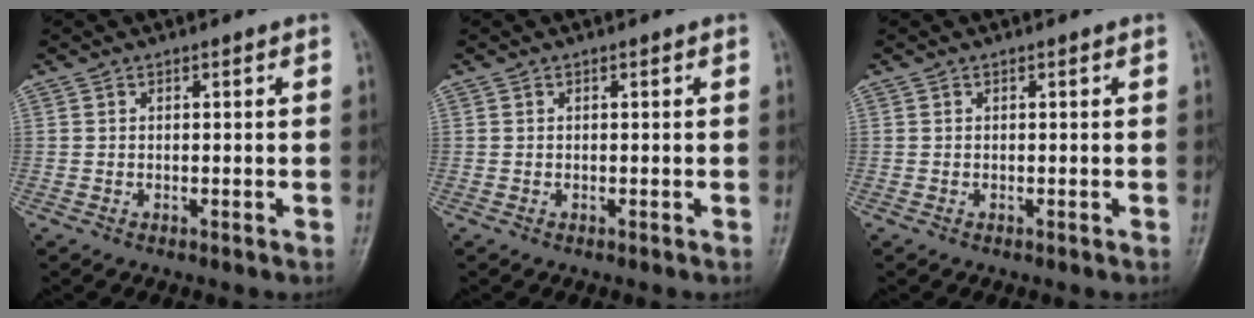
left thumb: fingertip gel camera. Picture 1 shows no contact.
{"total": 0.0}
{"total": 0.0}